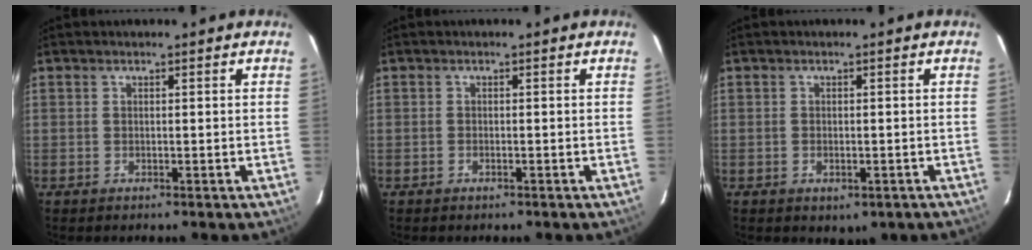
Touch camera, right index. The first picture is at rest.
{"total": 0.7, "force": [-0.5, 0.4, 0.3], "torque": [-0.006, 0.002, -0.008]}
{"total": 3.1, "force": [-1.3, 2.1, 2.0], "torque": [-0.034, -0.006, -0.009]}